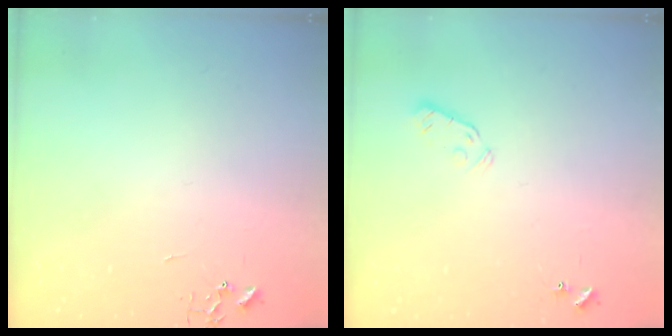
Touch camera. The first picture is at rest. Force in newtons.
{"total": 3.8, "press": 3.7, "slide": 0.9}